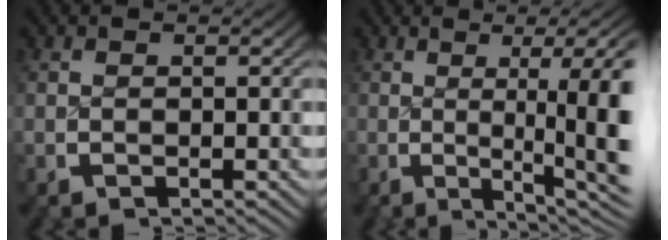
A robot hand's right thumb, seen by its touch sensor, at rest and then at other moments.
{"total": 9.8, "force": [-0.4, 3.4, 9.2], "torque": [-0.116, -0.010, -0.005]}